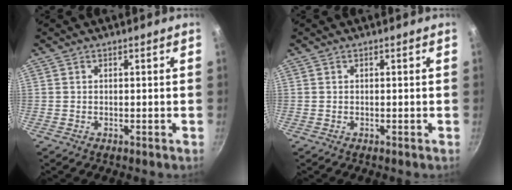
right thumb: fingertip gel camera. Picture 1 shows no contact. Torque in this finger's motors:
{"motor_torque": [-0.10, 0.10, -0.28, 0.15, 0.00]}